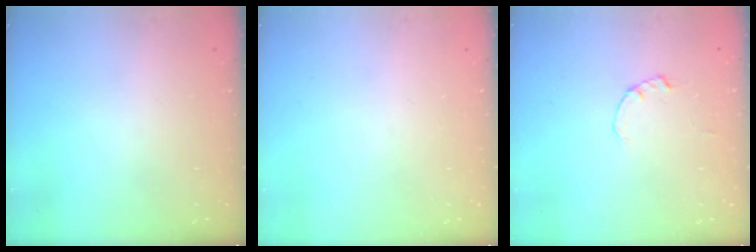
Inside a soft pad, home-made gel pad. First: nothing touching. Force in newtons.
{"total": 0.0}
{"total": 0.0}